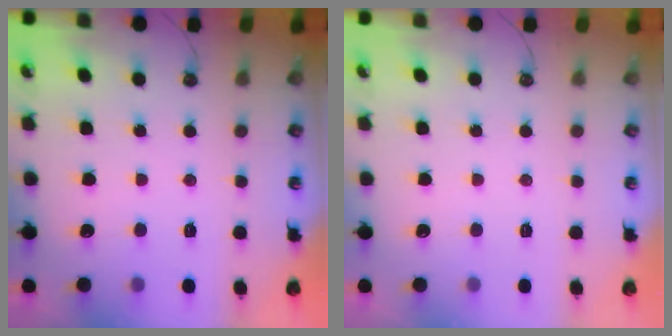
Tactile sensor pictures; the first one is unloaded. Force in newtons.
{"total": 0.0}